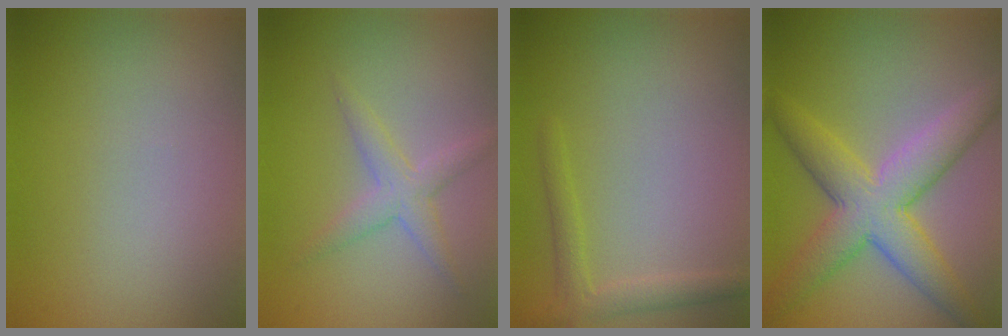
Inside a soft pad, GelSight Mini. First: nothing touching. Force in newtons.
{"total": 2.4, "press": 2.4, "slide": 0.1}
{"total": 2.0, "press": 2.0, "slide": 0.1}
{"total": 7.2, "press": 7.2, "slide": 0.1}